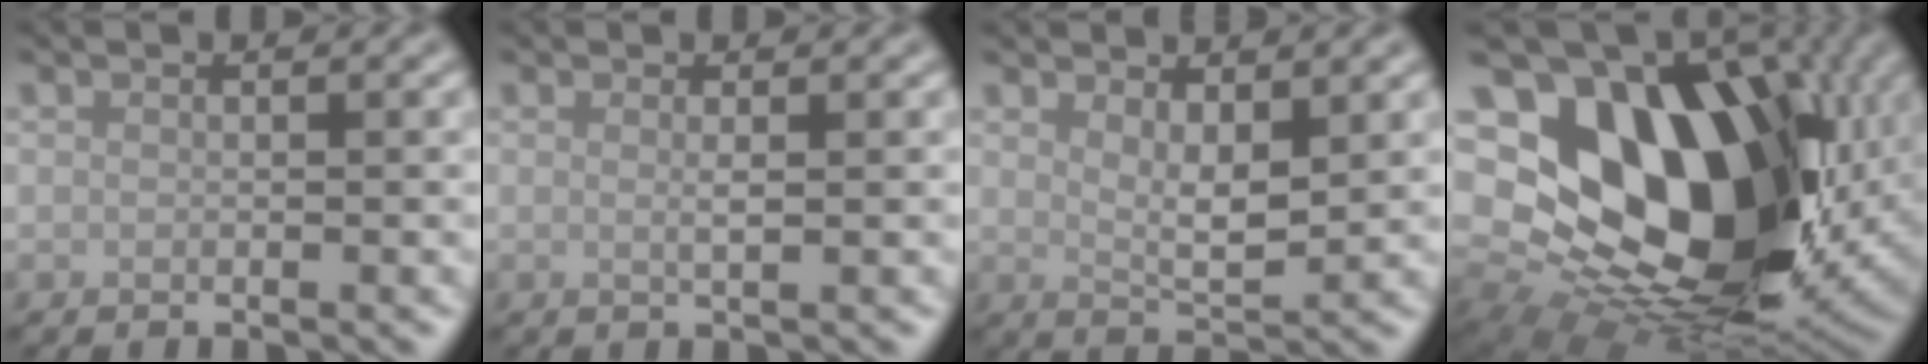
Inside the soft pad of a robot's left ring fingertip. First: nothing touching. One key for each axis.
{"total": 1.1, "fx": 0.3, "fy": 0.3, "fz": 1.0, "tx": -0.012, "ty": -0.001, "tz": 0.000}
{"total": 3.1, "fx": 1.2, "fy": 1.0, "fz": 2.6, "tx": -0.051, "ty": -0.009, "tz": 0.025}
{"total": 20.3, "fx": 3.2, "fy": 14.4, "fz": 13.9, "tx": -0.231, "ty": -0.011, "tz": 0.088}